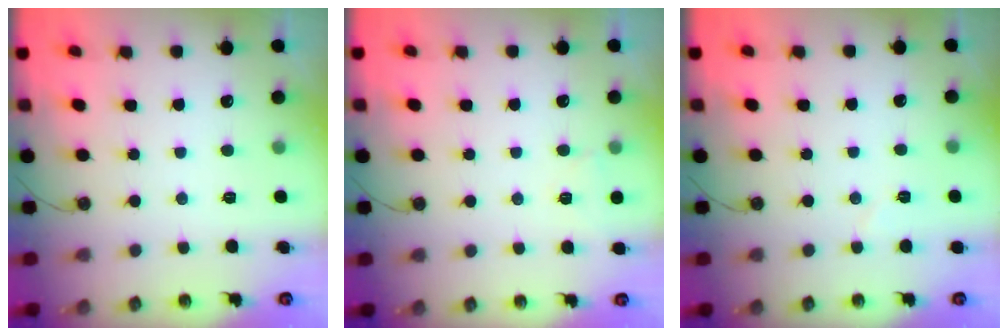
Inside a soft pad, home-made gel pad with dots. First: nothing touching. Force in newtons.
{"total": 3.8, "press": 3.8, "slide": 0.6}
{"total": 3.4, "press": 3.2, "slide": 1.1}